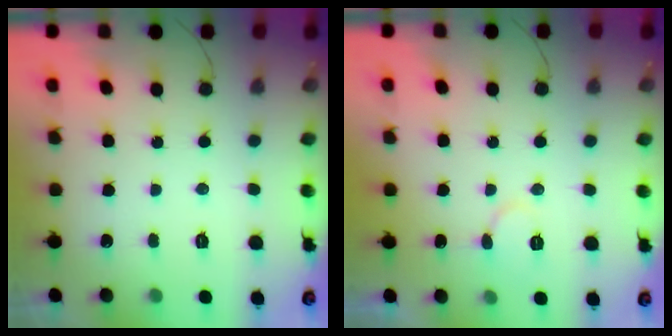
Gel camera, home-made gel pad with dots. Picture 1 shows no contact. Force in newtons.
{"total": 5.6, "press": 5.6, "slide": 0.5}